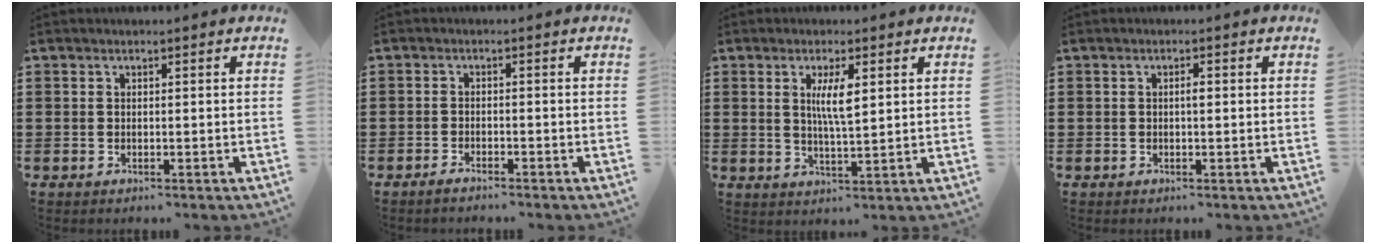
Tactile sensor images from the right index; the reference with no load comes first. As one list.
[{"total": 1.4, "force": [-1.4, 0.0, 0.3], "torque": [-0.007, 0.000, -0.027]}, {"total": 4.8, "force": [1.4, 1.0, 4.5], "torque": [-0.093, 0.004, 0.021]}, {"total": 1.1, "force": [0.0, 0.3, 1.1], "torque": [-0.021, 0.000, 0.000]}]